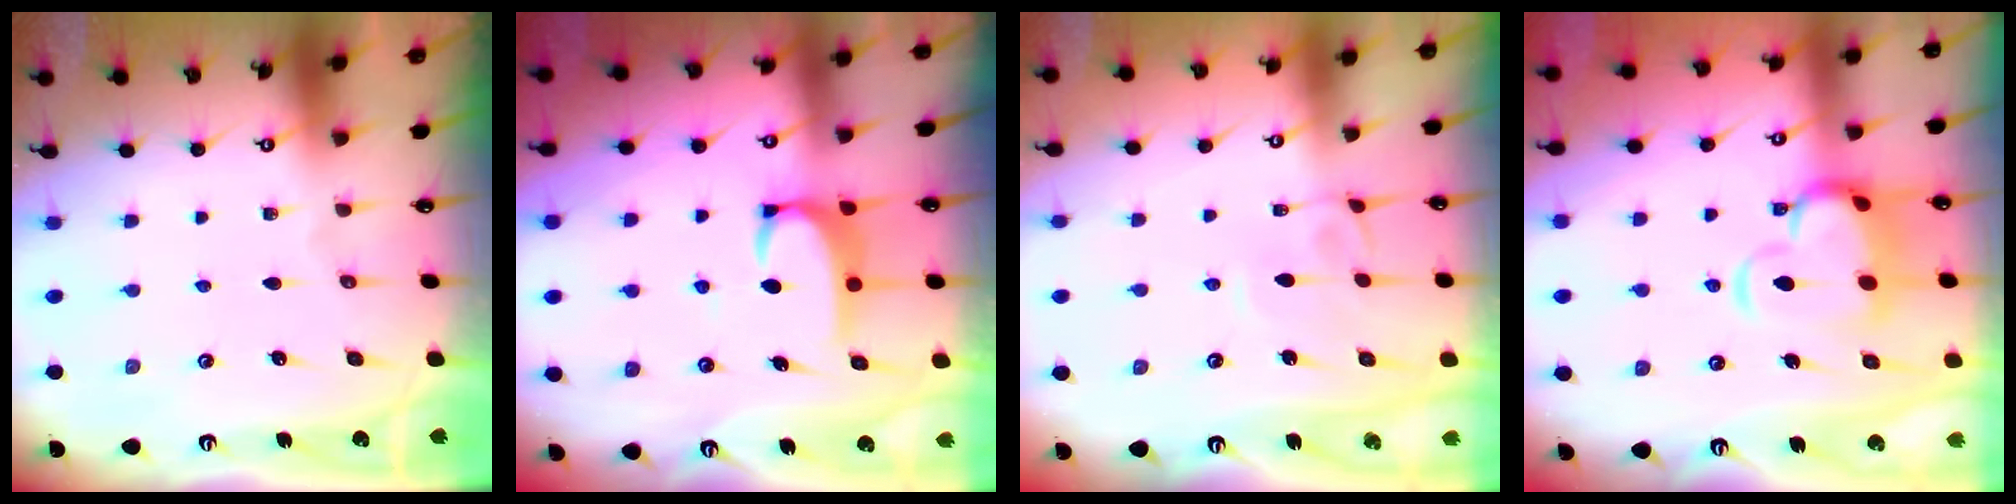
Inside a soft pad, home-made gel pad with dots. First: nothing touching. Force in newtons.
{"total": 3.2, "press": 3.2, "slide": 0.3}
{"total": 2.6, "press": 2.6, "slide": 0.3}
{"total": 7.1, "press": 6.9, "slide": 1.7}